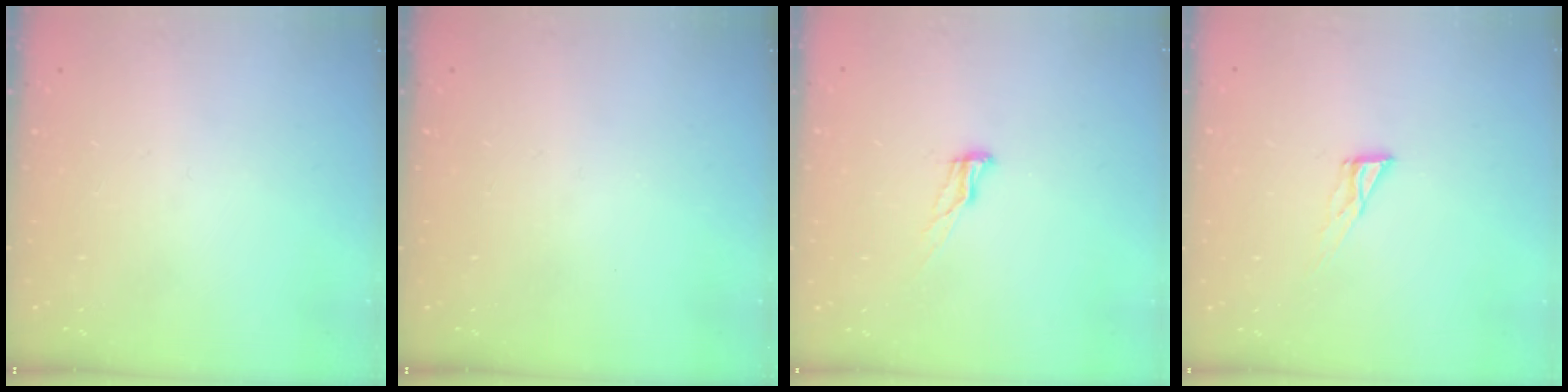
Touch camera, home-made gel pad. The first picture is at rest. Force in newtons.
{"total": 0.0}
{"total": 6.9, "press": 6.9, "slide": 0.9}
{"total": 6.5, "press": 6.5, "slide": 0.4}